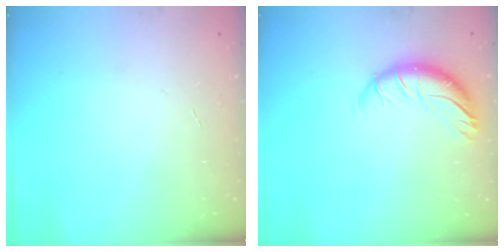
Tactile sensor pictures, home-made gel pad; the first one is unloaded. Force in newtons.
{"total": 10.5, "press": 10.3, "slide": 2.2}